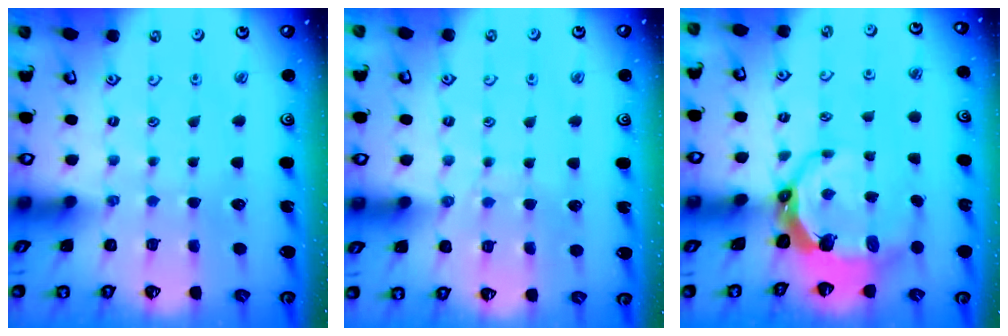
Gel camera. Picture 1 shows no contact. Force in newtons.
{"total": 5.7, "press": 5.7, "slide": 0.6}
{"total": 9.1, "press": 7.6, "slide": 5.1}